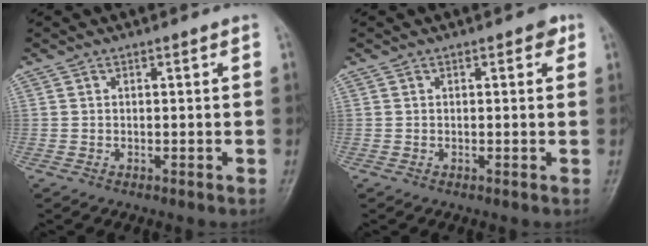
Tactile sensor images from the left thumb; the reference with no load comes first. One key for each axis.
{"total": 1.7, "fx": 0.8, "fy": 1.0, "fz": 1.1, "tx": -0.003, "ty": 0.000, "tz": 0.006}